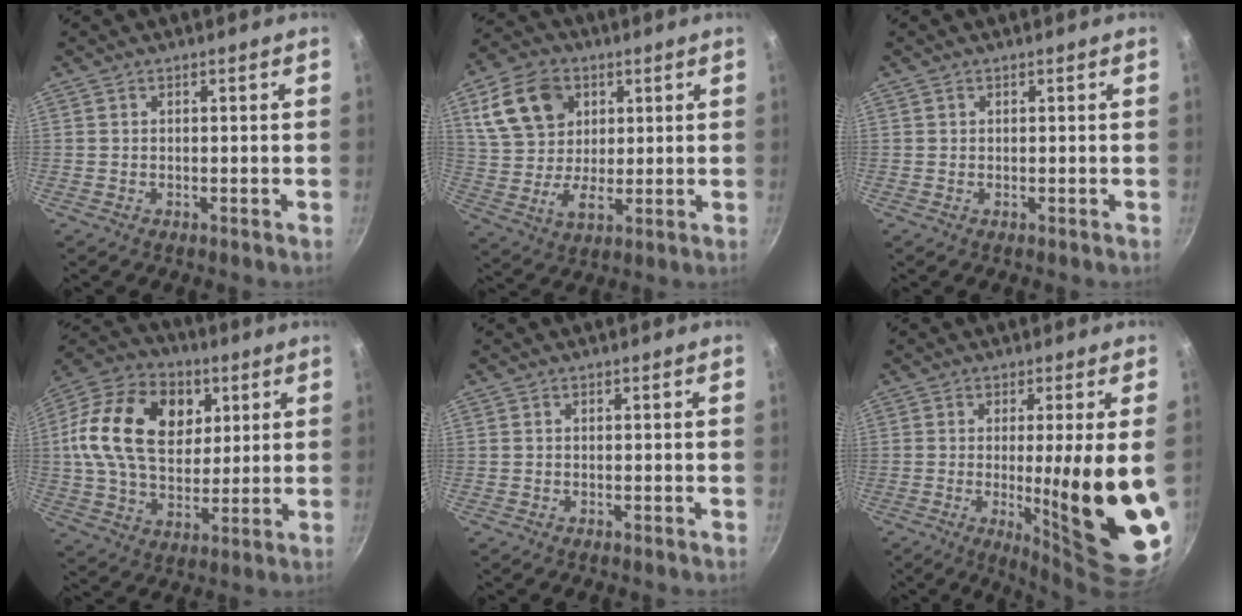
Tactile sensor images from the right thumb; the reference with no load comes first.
{"total": 14.9, "force": [5.5, 10.9, 8.5], "torque": [-0.137, 0.000, 0.102]}
{"total": 0.0}
{"total": 22.2, "force": [5.4, 15.3, 15.0], "torque": [-0.247, 0.009, 0.082]}
{"total": 0.0}
{"total": 17.4, "force": [-1.3, 1.9, 17.2], "torque": [-0.242, -0.030, -0.006]}